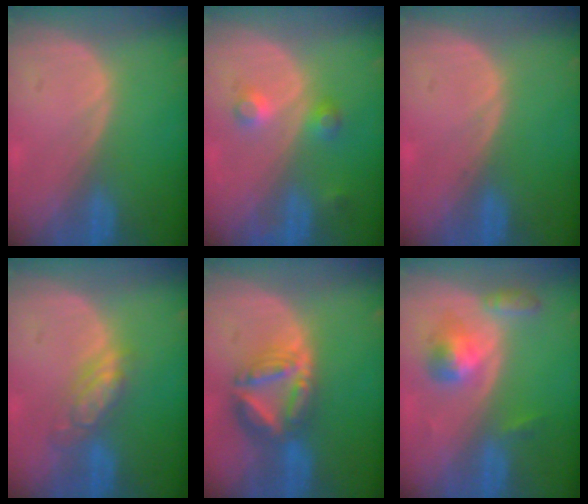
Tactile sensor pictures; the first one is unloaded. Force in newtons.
{"total": 3.7, "press": 3.4, "slide": 1.4}
{"total": 0.5, "press": 0.1, "slide": 0.5}
{"total": 5.5, "press": 4.7, "slide": 2.8}
{"total": 8.1, "press": 7.0, "slide": 4.0}
{"total": 5.3, "press": 4.9, "slide": 1.9}